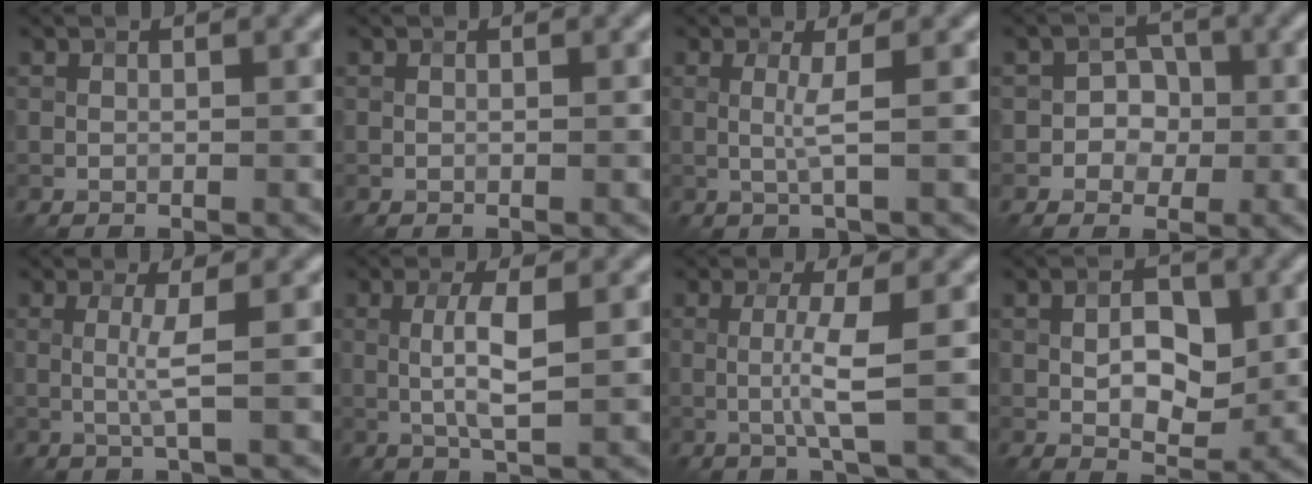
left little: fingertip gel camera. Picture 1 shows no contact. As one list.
[{"total": 0.0}, {"total": 1.8, "force": [0.1, 0.1, 1.7], "torque": [-0.038, -0.002, -0.002]}, {"total": 2.6, "force": [-0.4, 2.3, 1.0], "torque": [0.013, 0.001, -0.023]}, {"total": 2.2, "force": [0.1, 0.2, 2.2], "torque": [-0.046, -0.002, -0.002]}, {"total": 3.6, "force": [0.2, 0.6, 3.5], "torque": [-0.071, 0.005, 0.002]}, {"total": 3.1, "force": [-0.1, 0.2, 3.1], "torque": [-0.062, -0.002, -0.006]}, {"total": 4.4, "force": [0.2, 2.5, 3.7], "torque": [-0.057, -0.001, 0.005]}]